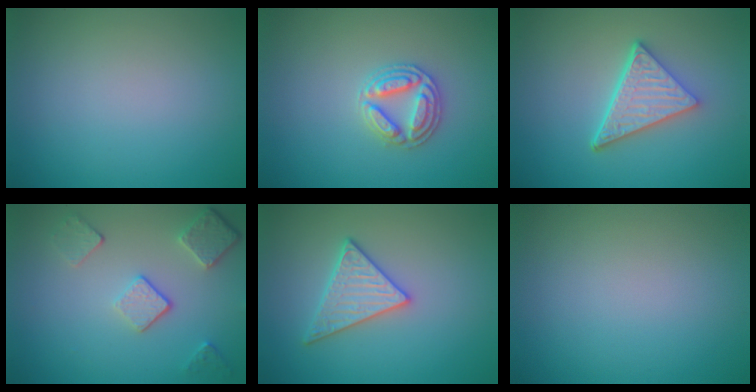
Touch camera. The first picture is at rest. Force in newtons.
{"total": 2.9, "press": 2.9, "slide": 0.2}
{"total": 5.1, "press": 3.8, "slide": 3.5}
{"total": 3.5, "press": 2.8, "slide": 2.1}
{"total": 3.1, "press": 3.0, "slide": 0.7}
{"total": 0.0}